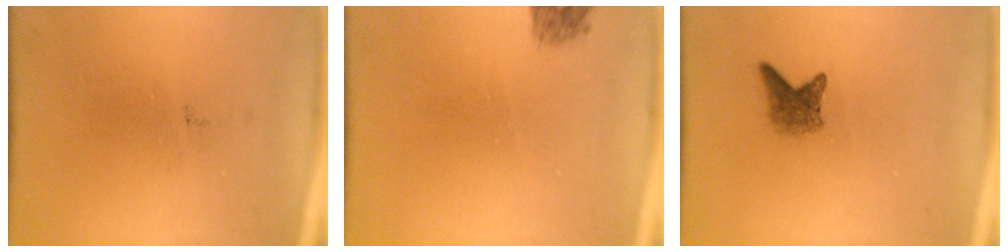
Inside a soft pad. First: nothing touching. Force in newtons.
{"total": 1.4}
{"total": 2.4}